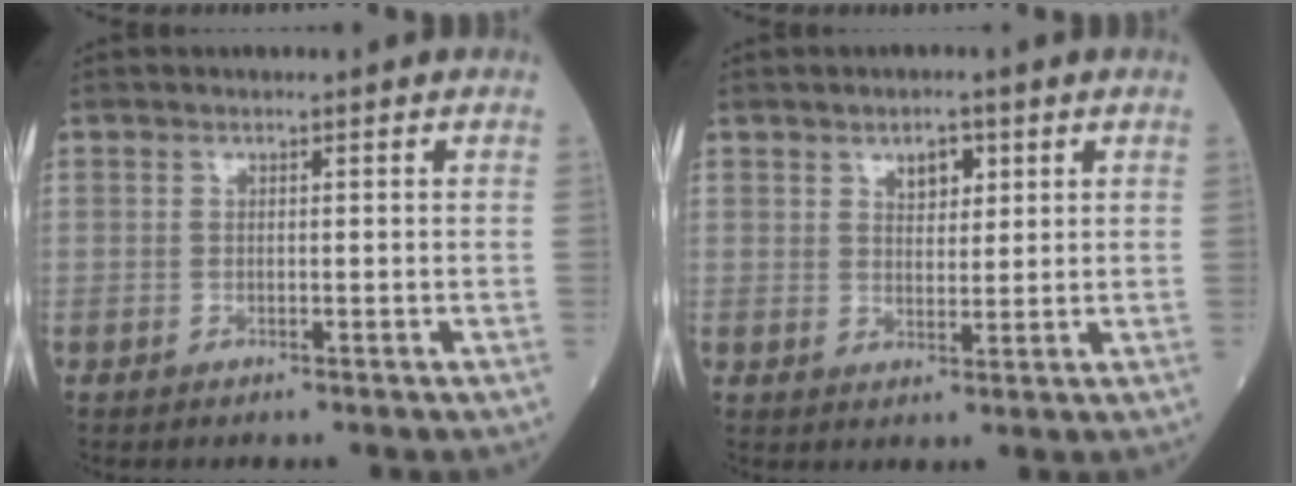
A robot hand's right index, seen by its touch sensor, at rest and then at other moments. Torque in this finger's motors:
{"motor_torque": [0.01, 0.05, 0.02, 0.00]}